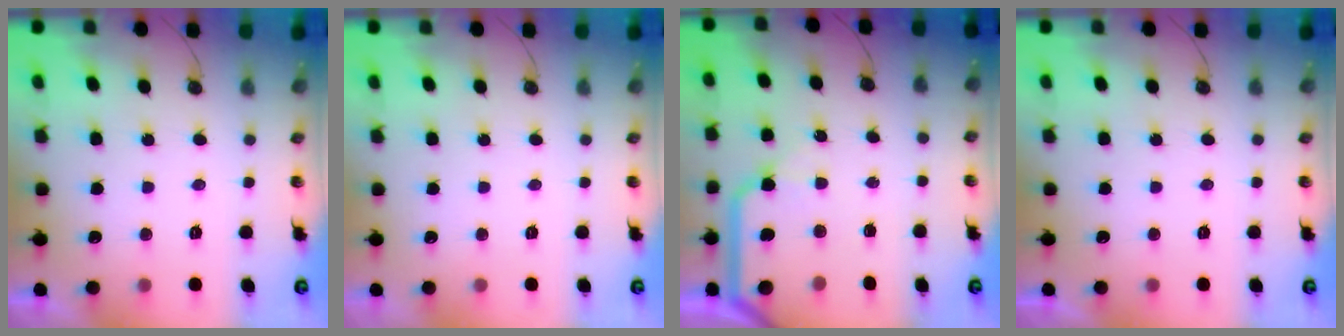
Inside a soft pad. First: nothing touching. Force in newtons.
{"total": 0.0}
{"total": 10.8, "press": 10.7, "slide": 1.3}
{"total": 0.0}